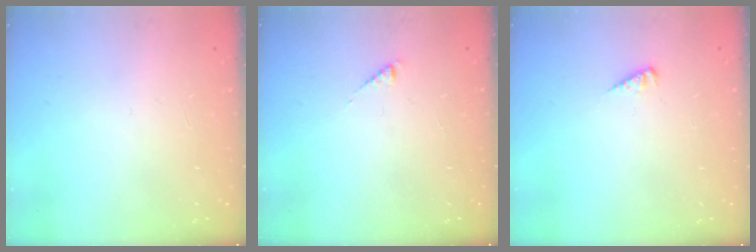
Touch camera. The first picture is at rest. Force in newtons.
{"total": 2.7, "press": 2.6, "slide": 0.4}
{"total": 1.9, "press": 1.8, "slide": 0.3}